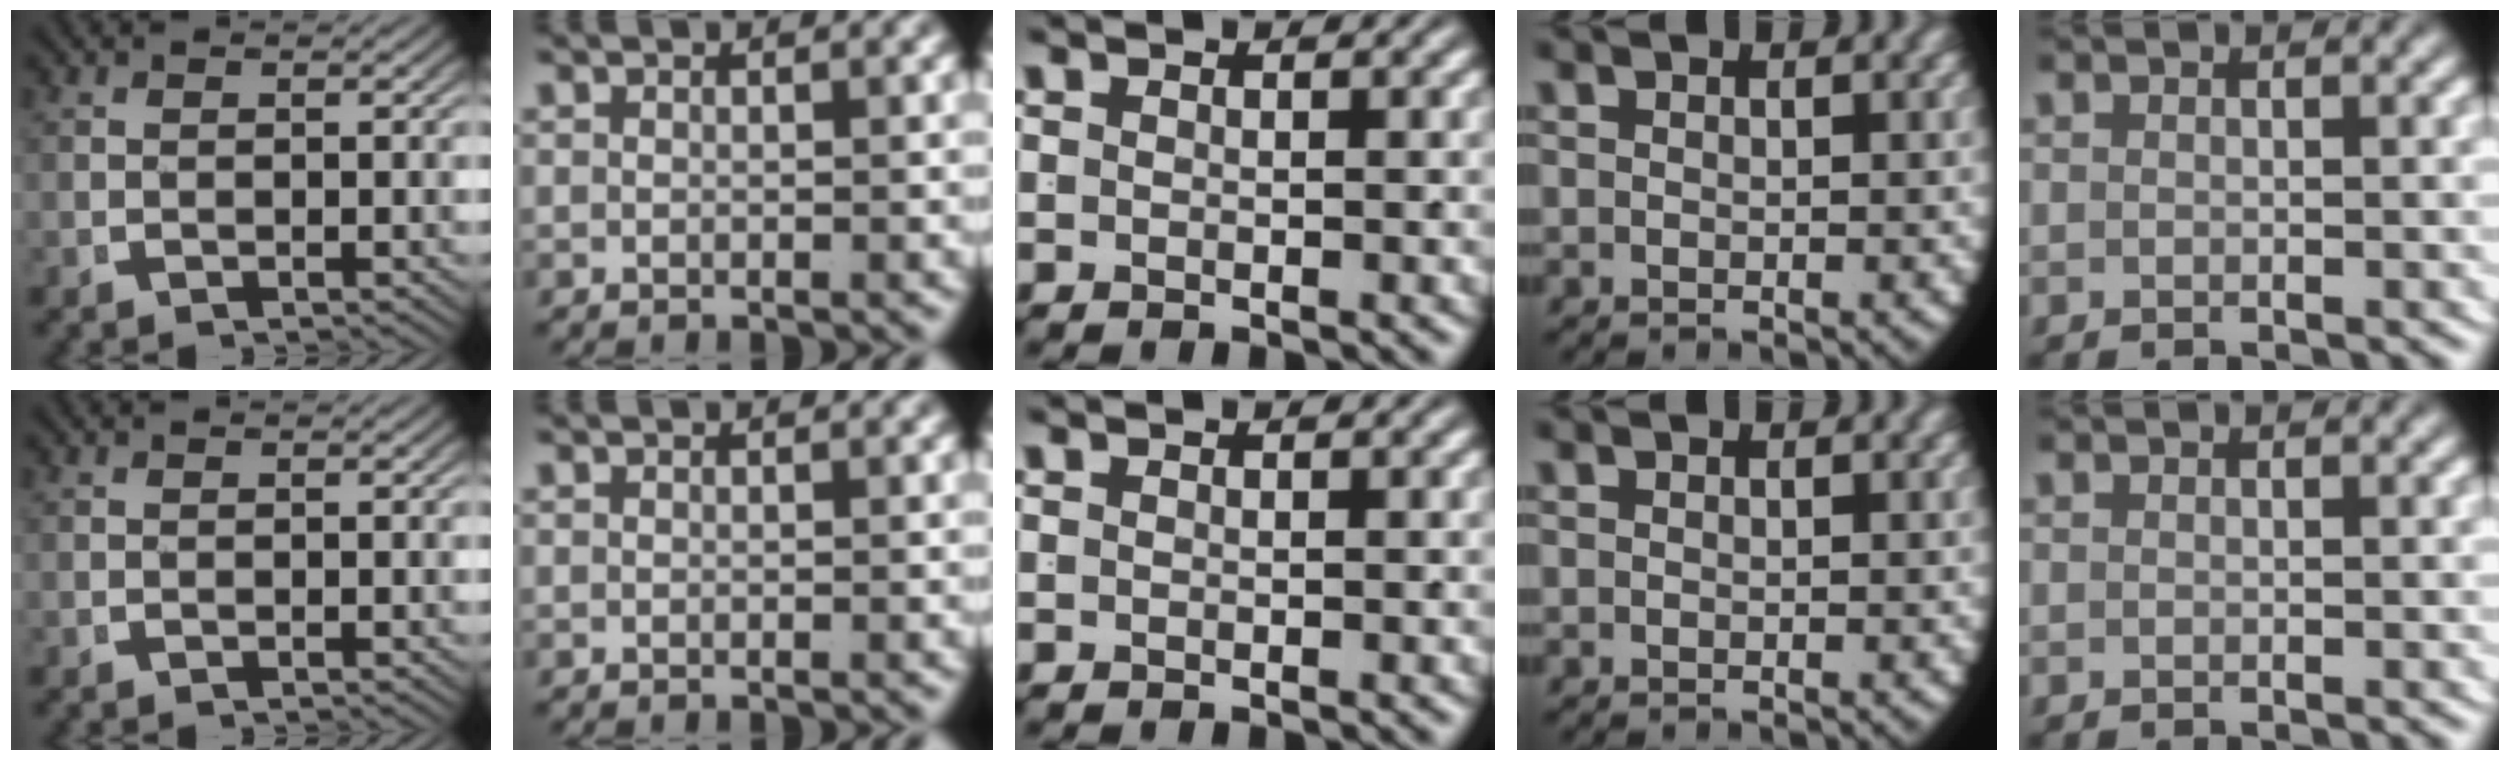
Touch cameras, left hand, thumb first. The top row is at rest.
{}